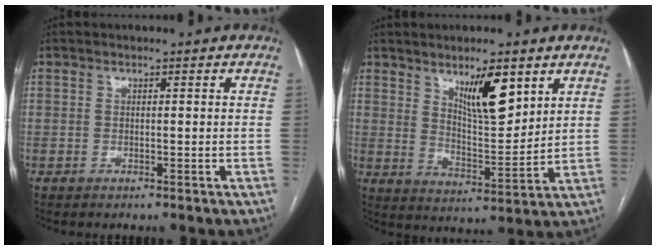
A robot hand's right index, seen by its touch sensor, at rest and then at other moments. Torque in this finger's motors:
{"motor_torque": [0.35, 0.22, 0.60, 0.12]}